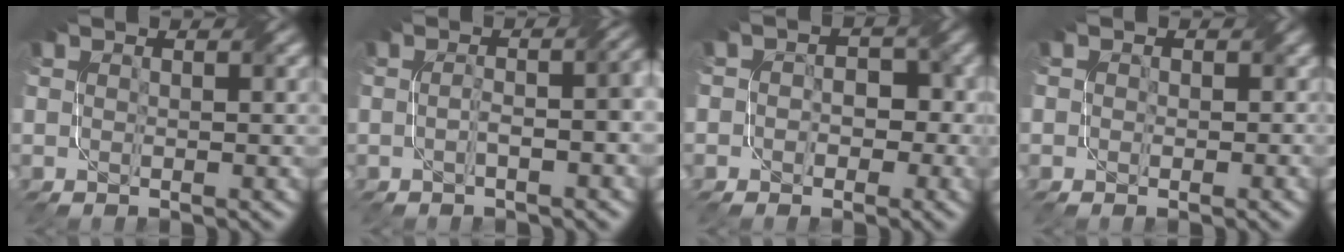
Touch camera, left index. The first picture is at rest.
{"total": 3.5, "force": [-0.5, 1.2, 3.3], "torque": [-0.029, 0.015, -0.014]}
{"total": 3.8, "force": [-0.1, 3.2, 2.0], "torque": [0.005, 0.006, -0.022]}
{"total": 1.9, "force": [0.4, 1.7, 0.7], "torque": [0.000, 0.007, -0.009]}